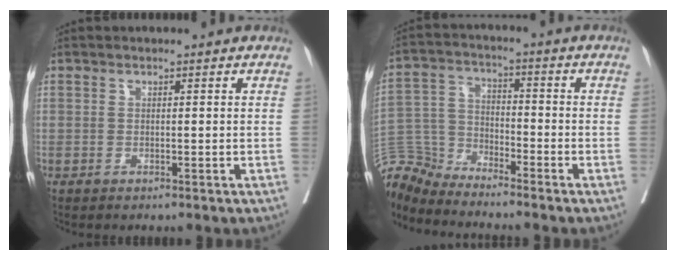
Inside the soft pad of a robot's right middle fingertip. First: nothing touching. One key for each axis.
{"total": 7.4, "fx": -7.3, "fy": 0.1, "fz": -1.1, "tx": 0.012, "ty": 0.019, "tz": -0.146}